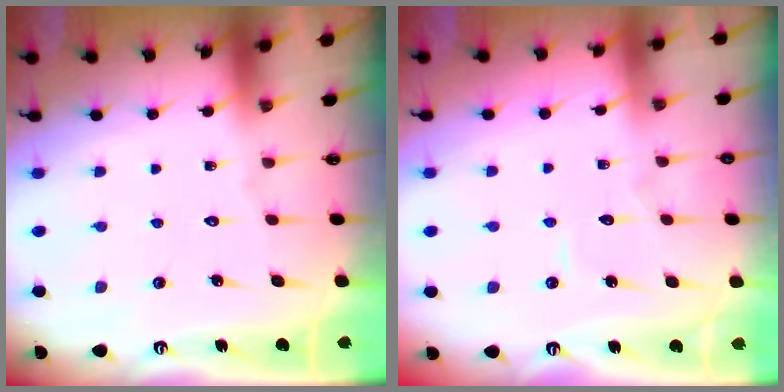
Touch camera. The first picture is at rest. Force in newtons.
{"total": 3.9, "press": 3.8, "slide": 0.5}